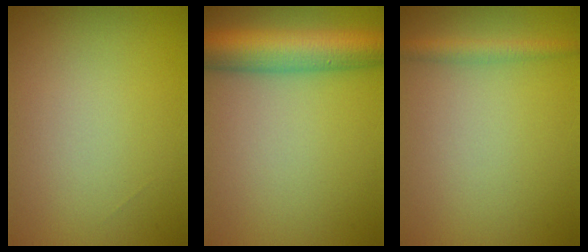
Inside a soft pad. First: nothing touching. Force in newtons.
{"total": 7.0, "press": 6.9, "slide": 0.4}
{"total": 1.6, "press": 1.6, "slide": 0.1}